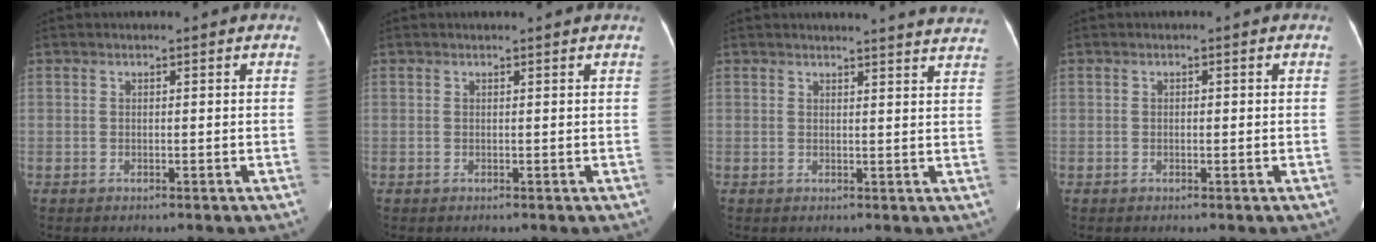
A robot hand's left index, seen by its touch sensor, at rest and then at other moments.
{"total": 0.8, "force": [0.8, 0.0, 0.2], "torque": [-0.010, 0.002, 0.007]}
{"total": 10.8, "force": [10.5, 0.0, 2.2], "torque": [-0.015, -0.038, 0.094]}
{"total": 0.5, "force": [-0.2, 0.3, 0.4], "torque": [-0.008, 0.000, -0.001]}